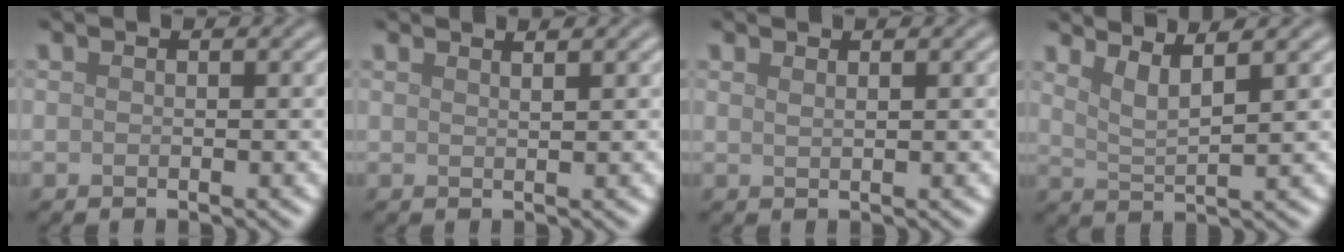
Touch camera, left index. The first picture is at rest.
{"total": 1.7, "force": [1.3, 0.6, 1.0], "torque": [0.001, 0.005, 0.000]}
{"total": 1.1, "force": [0.7, 0.4, 0.7], "torque": [-0.004, 0.001, 0.006]}
{"total": 3.4, "force": [2.4, 0.6, 2.3], "torque": [-0.034, 0.001, 0.047]}